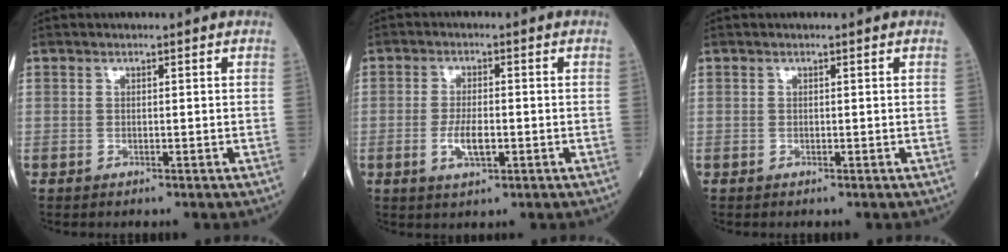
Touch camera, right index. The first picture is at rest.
{"total": 4.4, "force": [-1.2, 1.4, 4.0], "torque": [-0.076, -0.001, -0.019]}
{"total": 0.0}